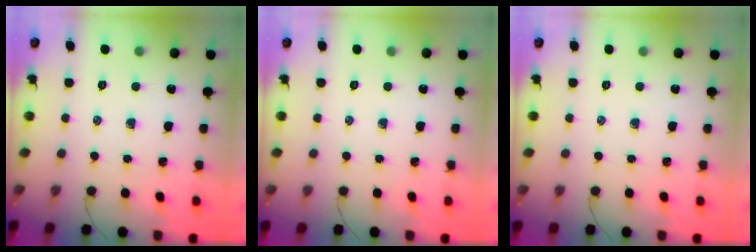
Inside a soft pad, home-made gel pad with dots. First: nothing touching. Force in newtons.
{"total": 0.0}
{"total": 0.0}